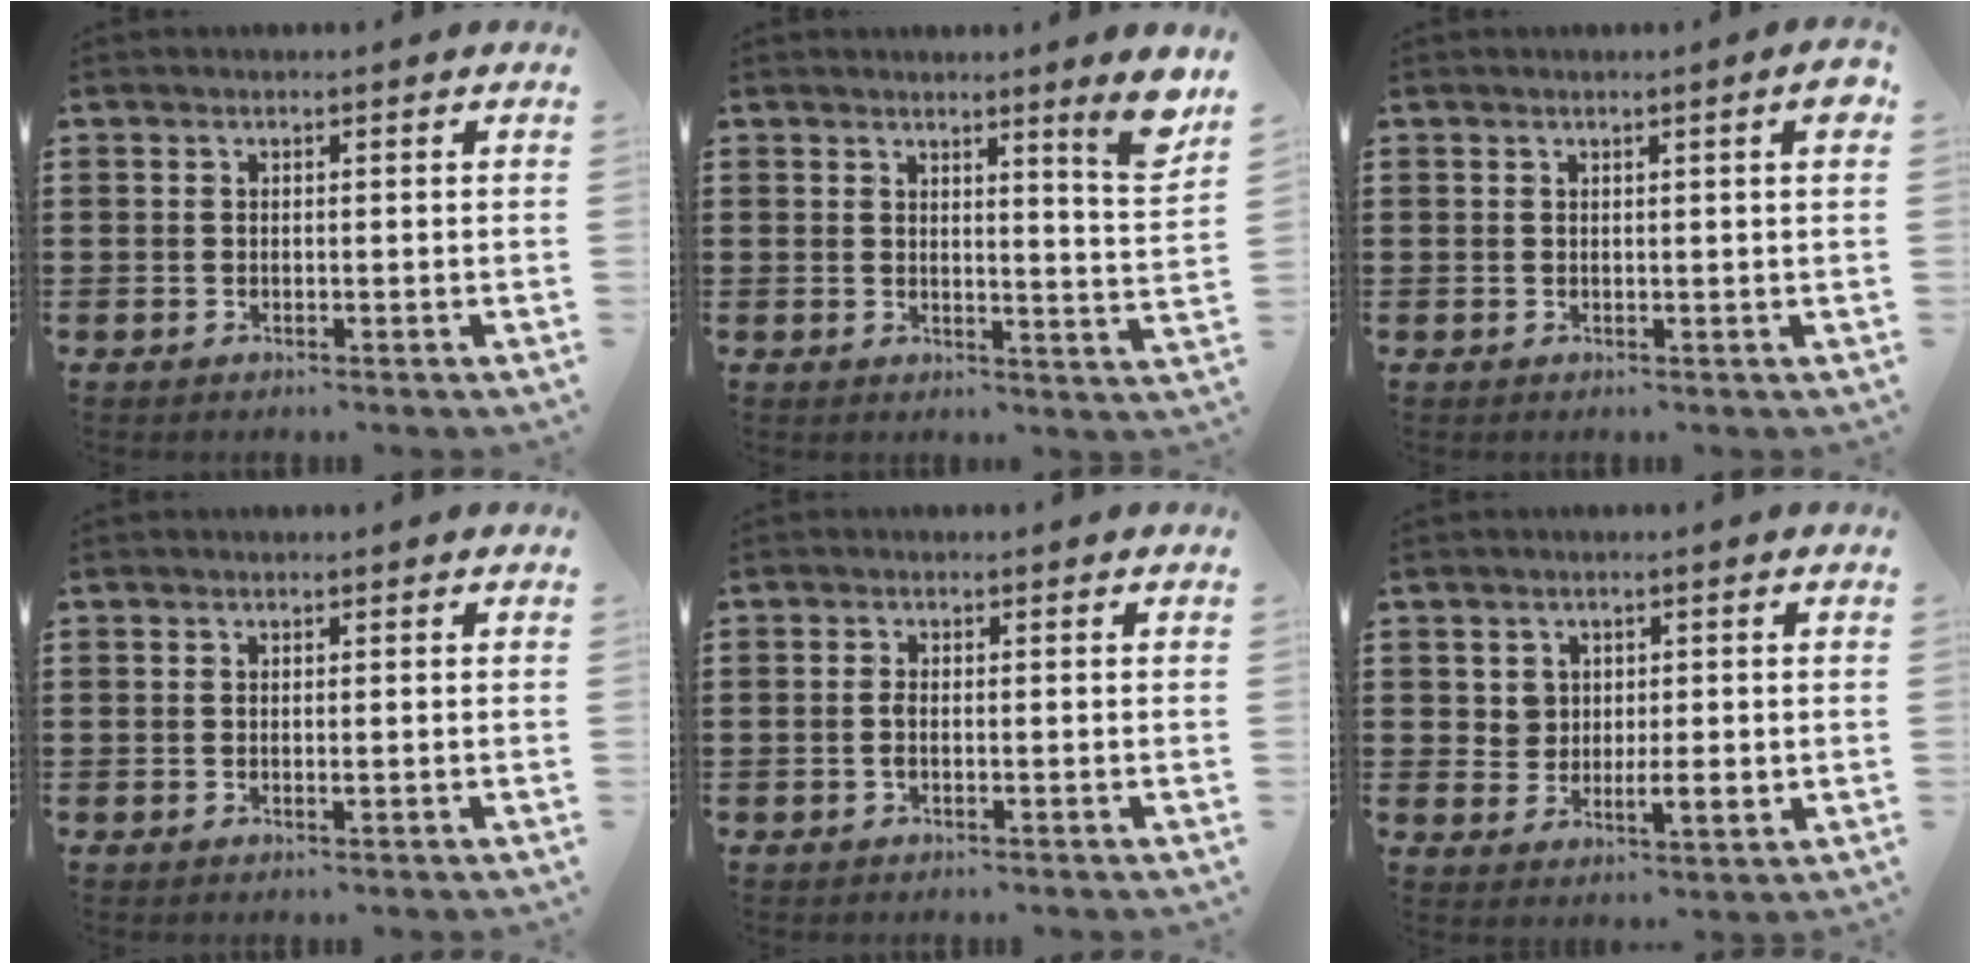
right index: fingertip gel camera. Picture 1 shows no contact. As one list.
[{"total": 5.4, "force": [4.1, -0.9, 3.4], "torque": [-0.046, -0.030, 0.062]}, {"total": 1.9, "force": [0.8, -0.1, 1.7], "torque": [-0.025, -0.002, 0.011]}, {"total": 0.5, "force": [0.0, 0.0, 0.5], "torque": [-0.010, -0.004, 0.000]}, {"total": 1.3, "force": [-0.4, 0.3, 1.2], "torque": [-0.032, -0.005, -0.010]}, {"total": 3.4, "force": [0.5, 2.4, 2.3], "torque": [-0.044, 0.004, 0.007]}]